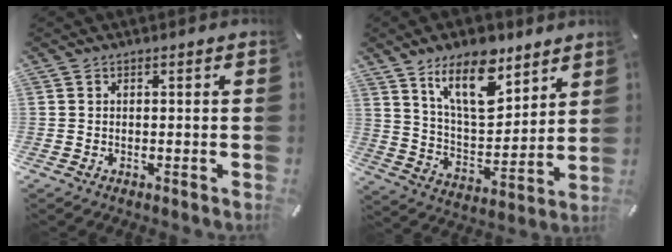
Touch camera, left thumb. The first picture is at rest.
{"total": 17.1, "force": [11.5, 8.1, 9.8], "torque": [-0.168, -0.056, 0.202]}